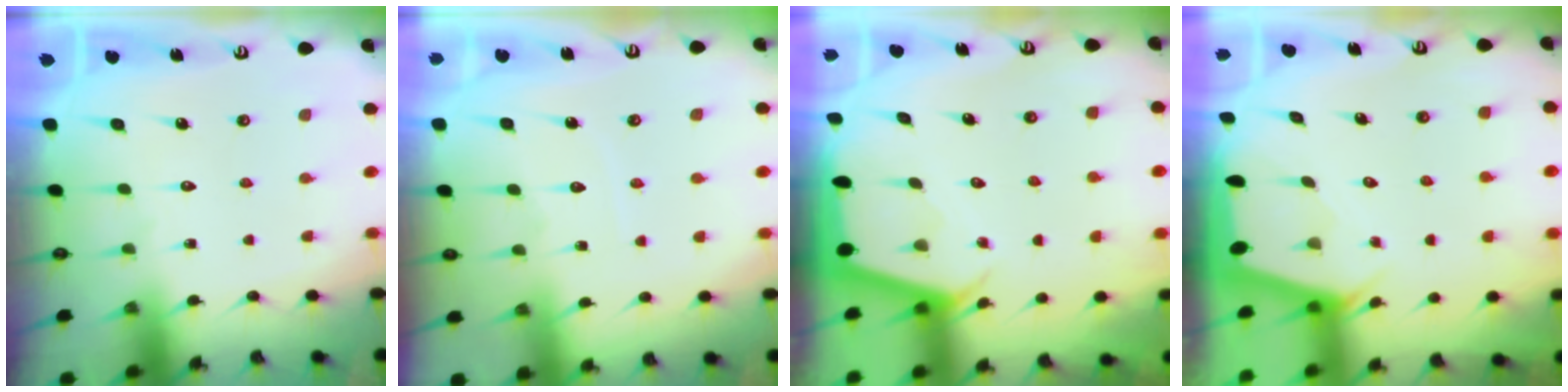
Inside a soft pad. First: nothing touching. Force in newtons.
{"total": 3.7, "press": 3.7, "slide": 0.3}
{"total": 2.5, "press": 2.5, "slide": 0.3}
{"total": 1.9, "press": 1.9, "slide": 0.3}